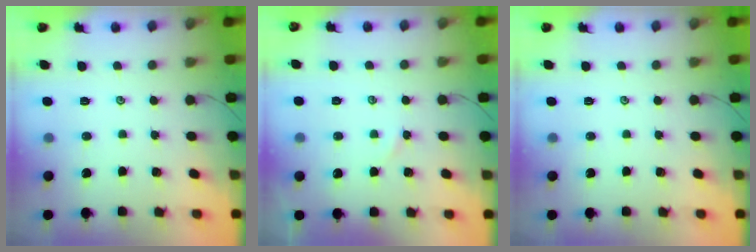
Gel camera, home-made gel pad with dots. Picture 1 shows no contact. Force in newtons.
{"total": 2.2, "press": 2.2, "slide": 0.3}
{"total": 0.0}